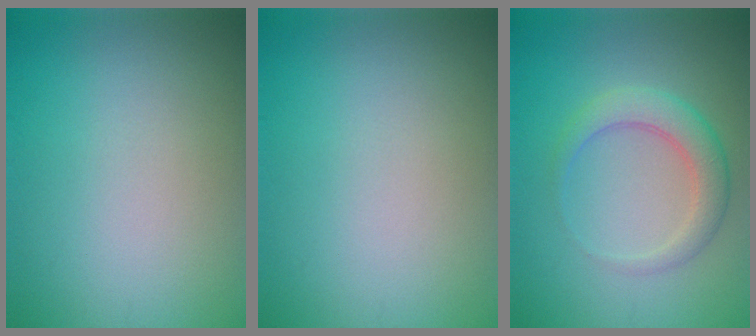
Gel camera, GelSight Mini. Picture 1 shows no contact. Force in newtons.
{"total": 0.0}
{"total": 3.3, "press": 3.3, "slide": 0.2}